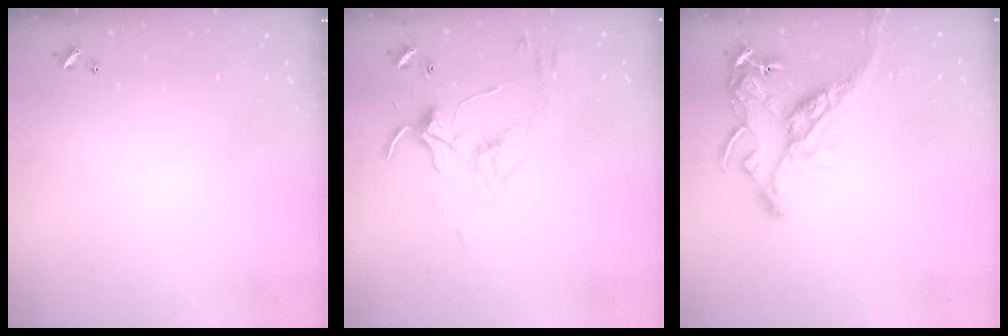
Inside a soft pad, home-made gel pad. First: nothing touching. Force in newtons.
{"total": 3.3, "press": 3.3, "slide": 0.6}
{"total": 15.3, "press": 15.2, "slide": 1.8}